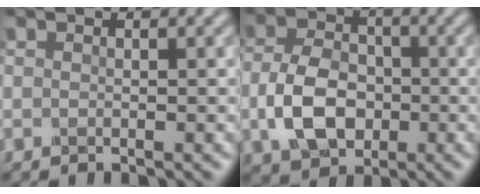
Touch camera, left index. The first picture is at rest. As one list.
[{"total": 6.0, "force": [-1.6, 4.3, 3.9], "torque": [-0.090, 0.005, -0.035]}]